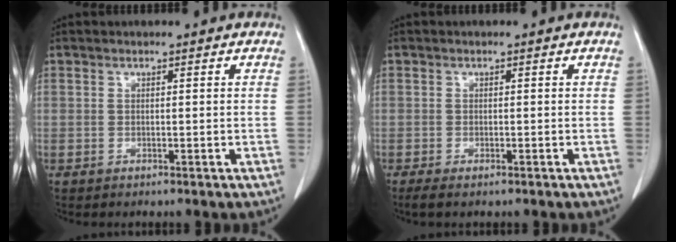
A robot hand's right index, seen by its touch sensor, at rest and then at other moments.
{"total": 2.7, "force": [-2.0, 0.7, 1.6], "torque": [-0.026, -0.007, -0.027]}